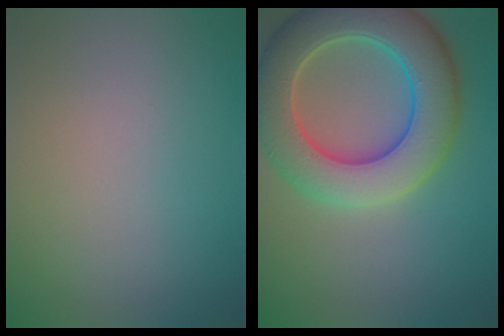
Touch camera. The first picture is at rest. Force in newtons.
{"total": 9.6, "press": 9.6, "slide": 0.4}